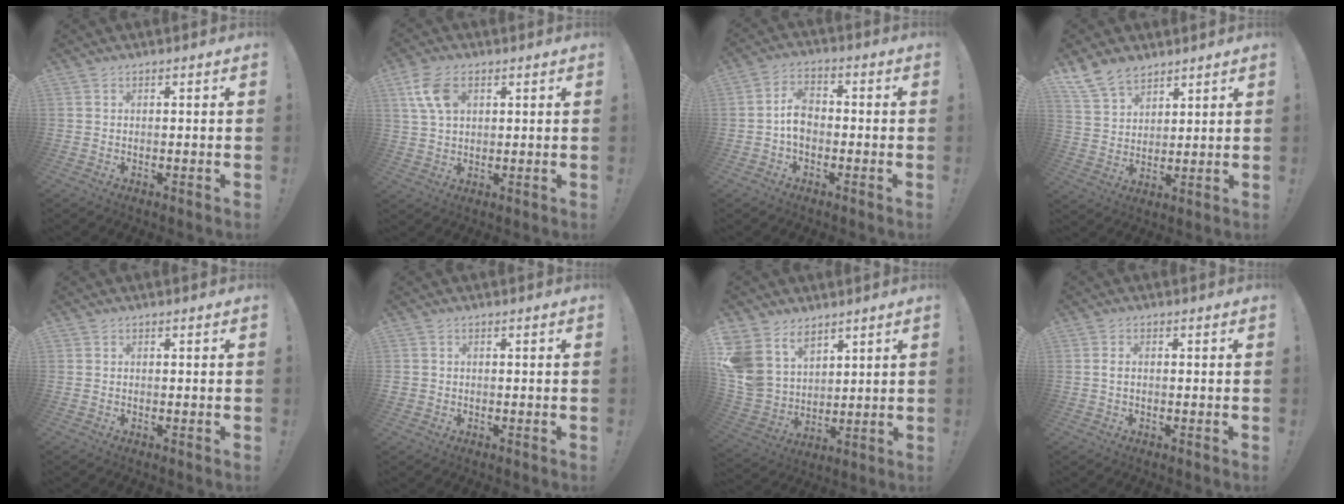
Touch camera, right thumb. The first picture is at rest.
{"total": 9.1, "force": [3.6, 5.7, 6.2], "torque": [-0.121, -0.003, 0.069]}
{"total": 6.6, "force": [-1.2, 4.8, 4.4], "torque": [-0.073, 0.014, -0.019]}
{"total": 10.2, "force": [7.9, 5.7, 3.0], "torque": [-0.065, -0.047, 0.159]}
{"total": 0.0}
{"total": 1.2, "force": [-0.2, 1.1, 0.2], "torque": [-0.008, 0.005, -0.003]}
{"total": 12.1, "force": [7.3, 8.8, 4.1], "torque": [-0.093, -0.054, 0.146]}
{"total": 1.3, "force": [-0.1, 0.6, 1.1], "torque": [-0.028, 0.006, 0.000]}